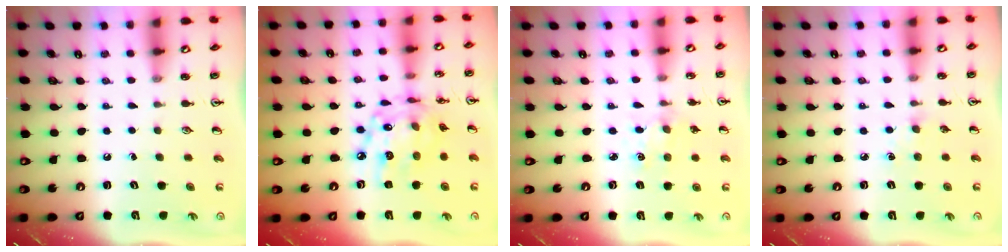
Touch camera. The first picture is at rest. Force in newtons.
{"total": 16.4, "press": 16.4, "slide": 1.1}
{"total": 2.5, "press": 2.5, "slide": 0.5}
{"total": 4.6, "press": 4.6, "slide": 0.5}